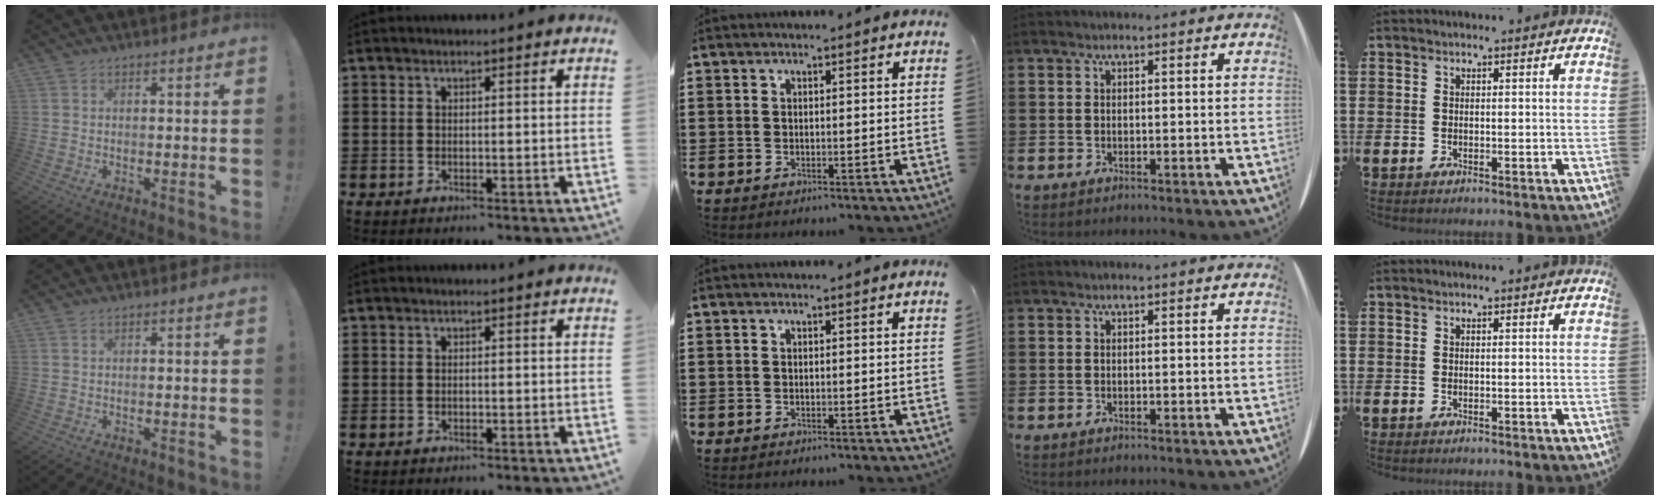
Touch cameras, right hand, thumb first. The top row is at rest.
{}